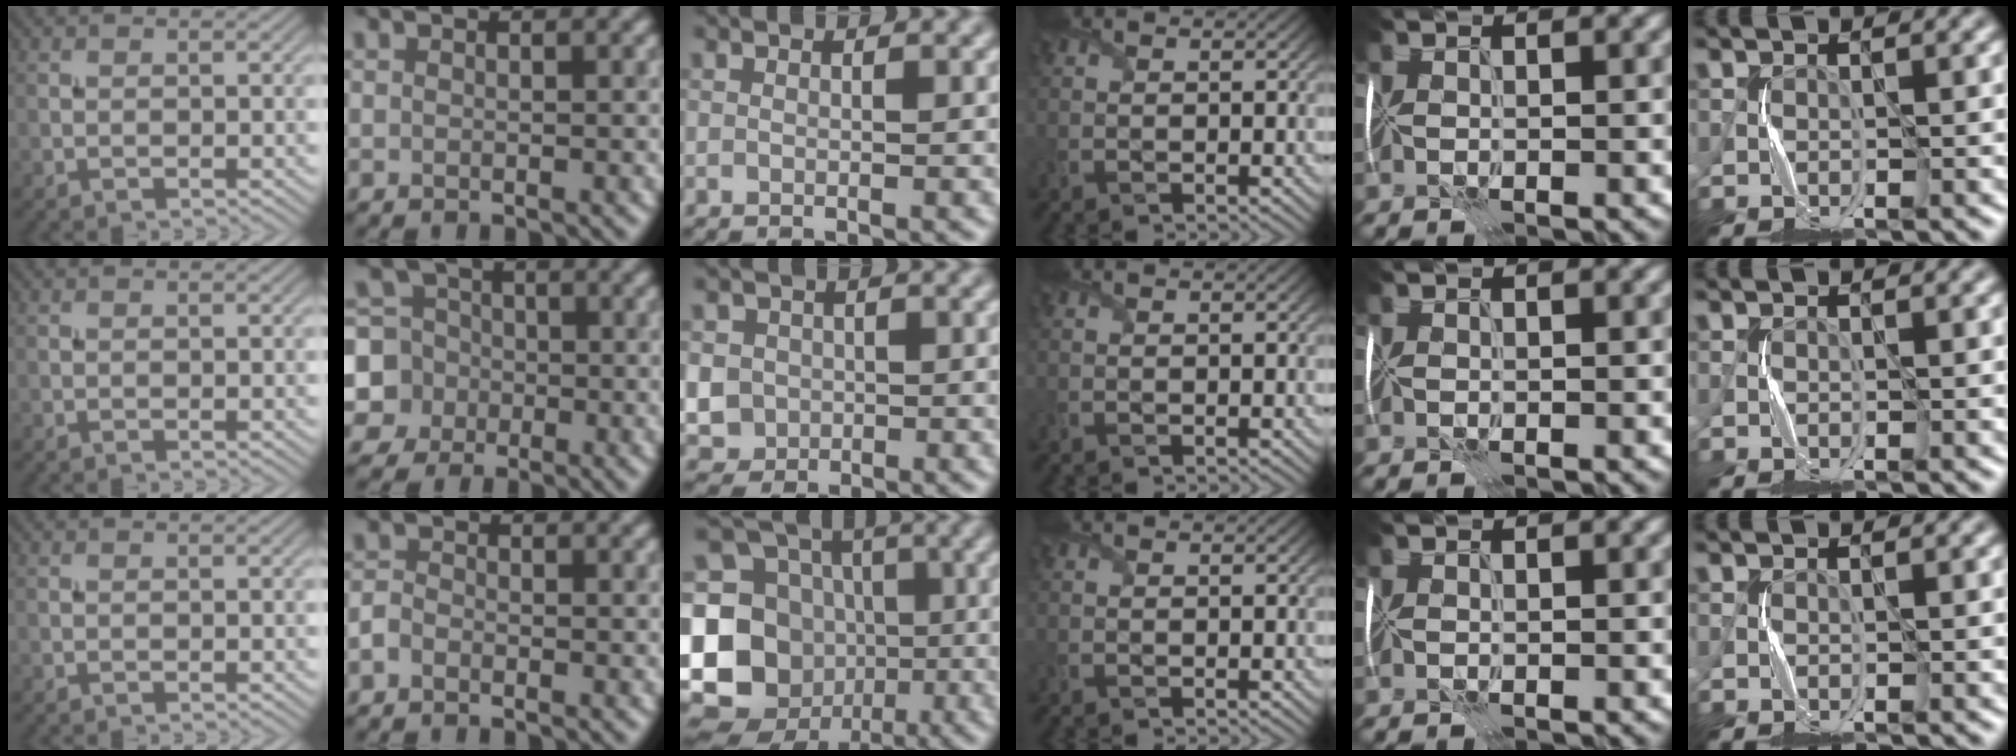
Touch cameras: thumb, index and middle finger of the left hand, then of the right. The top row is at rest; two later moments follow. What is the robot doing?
{"motion": "fold", "object": "shipping label"}